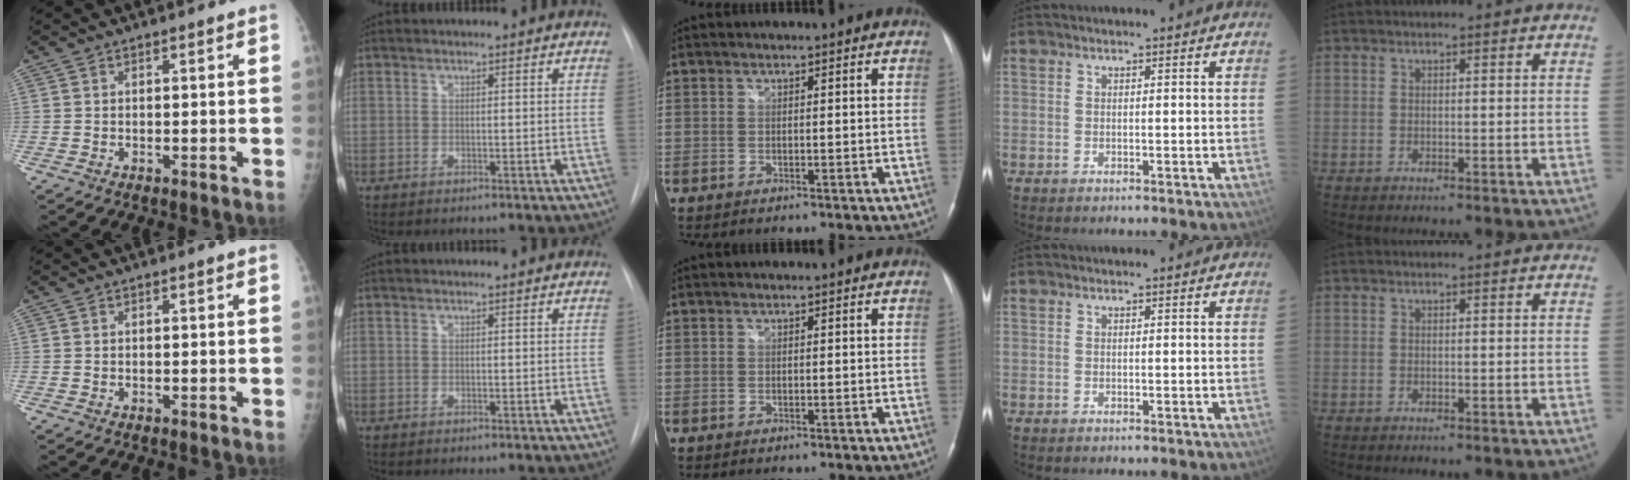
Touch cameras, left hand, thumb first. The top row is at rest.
{"index": {"total": 0.6, "force": [-0.6, -0.1, -0.1], "torque": [0.003, -0.006, -0.010]}}